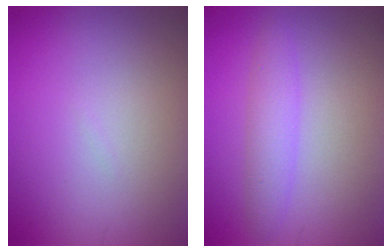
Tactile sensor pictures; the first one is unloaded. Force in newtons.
{"total": 2.5, "press": 2.5, "slide": 0.1}